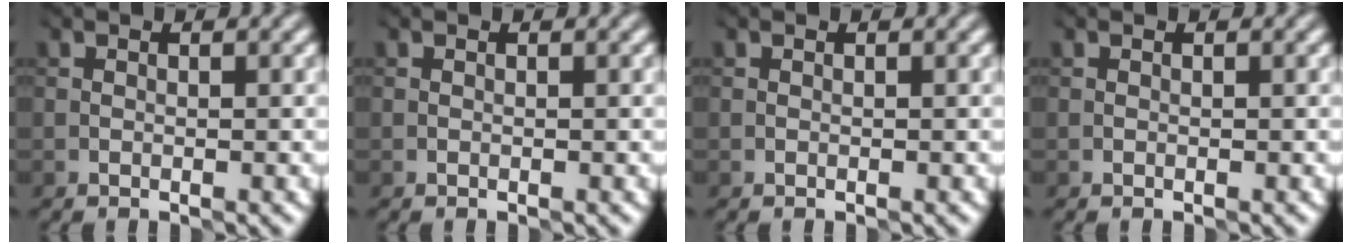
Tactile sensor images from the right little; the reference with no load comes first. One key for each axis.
{"total": 0.0}
{"total": 0.0}
{"total": 0.0}